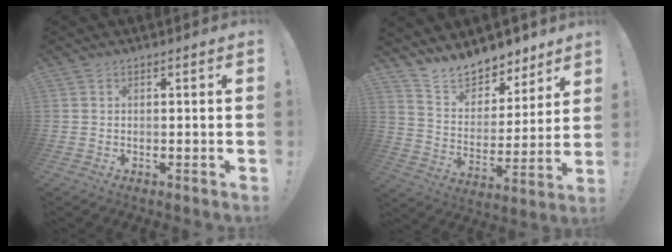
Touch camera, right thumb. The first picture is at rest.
{"total": 12.8, "force": [11.7, 4.8, 2.2], "torque": [-0.050, -0.099, 0.217]}